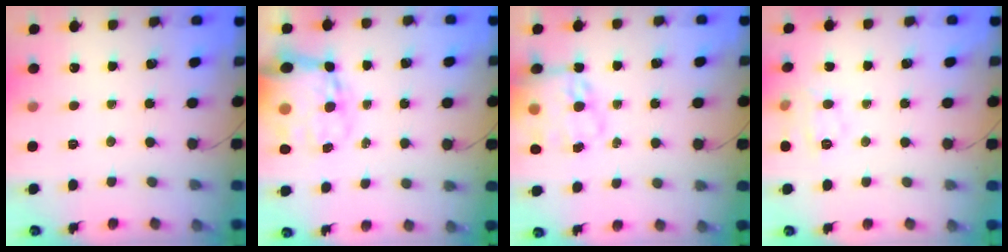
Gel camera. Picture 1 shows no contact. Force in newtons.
{"total": 20.3, "press": 19.8, "slide": 4.6}
{"total": 19.0, "press": 18.5, "slide": 4.4}
{"total": 7.2, "press": 7.1, "slide": 1.1}